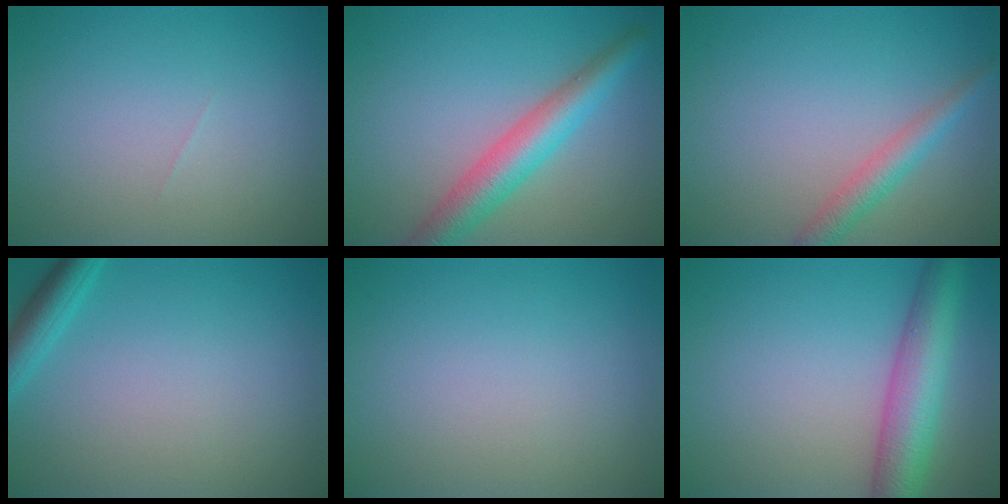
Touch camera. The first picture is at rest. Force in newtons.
{"total": 5.0, "press": 5.0, "slide": 0.2}
{"total": 2.5, "press": 2.5, "slide": 0.1}
{"total": 2.6, "press": 2.6, "slide": 0.2}
{"total": 0.0}
{"total": 6.6, "press": 6.6, "slide": 0.3}